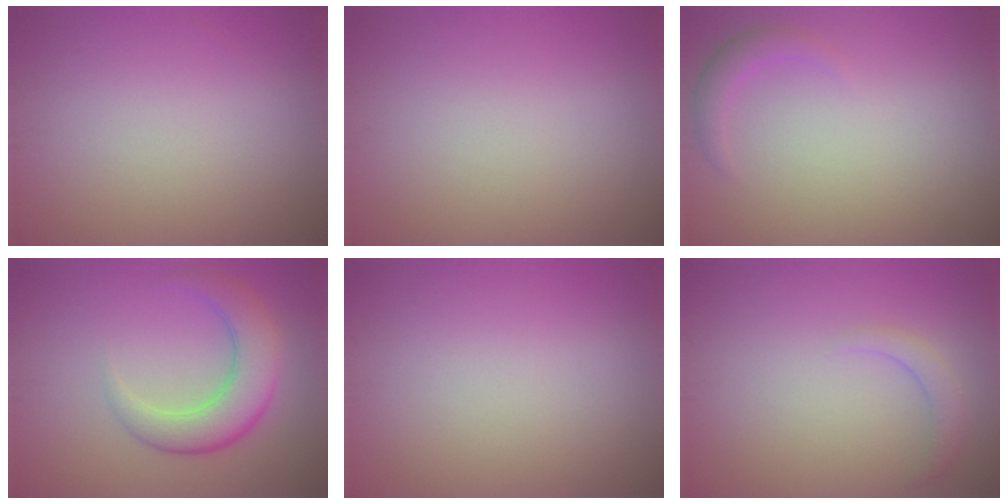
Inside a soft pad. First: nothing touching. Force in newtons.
{"total": 0.0}
{"total": 1.6, "press": 1.6, "slide": 0.1}
{"total": 5.4, "press": 5.4, "slide": 0.1}
{"total": 0.0}
{"total": 1.6, "press": 1.6, "slide": 0.2}